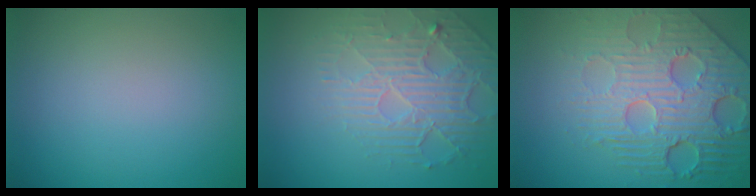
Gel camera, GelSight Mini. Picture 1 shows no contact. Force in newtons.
{"total": 4.2, "press": 3.9, "slide": 1.7}
{"total": 8.6, "press": 5.9, "slide": 6.3}